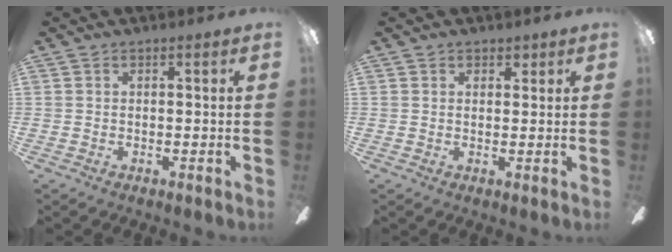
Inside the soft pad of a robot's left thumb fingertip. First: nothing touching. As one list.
[{"total": 1.7, "force": [1.2, 1.2, 0.4], "torque": [0.007, -0.003, 0.018]}]